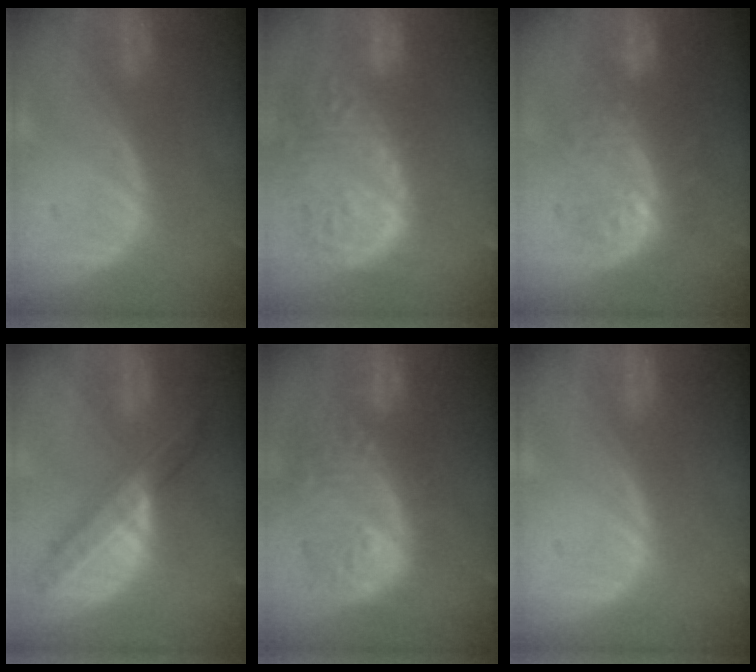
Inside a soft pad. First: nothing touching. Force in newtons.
{"total": 15.3, "press": 12.7, "slide": 8.5}
{"total": 9.2, "press": 9.0, "slide": 1.8}
{"total": 8.2, "press": 7.0, "slide": 4.3}
{"total": 12.0, "press": 10.7, "slide": 5.5}
{"total": 0.0}